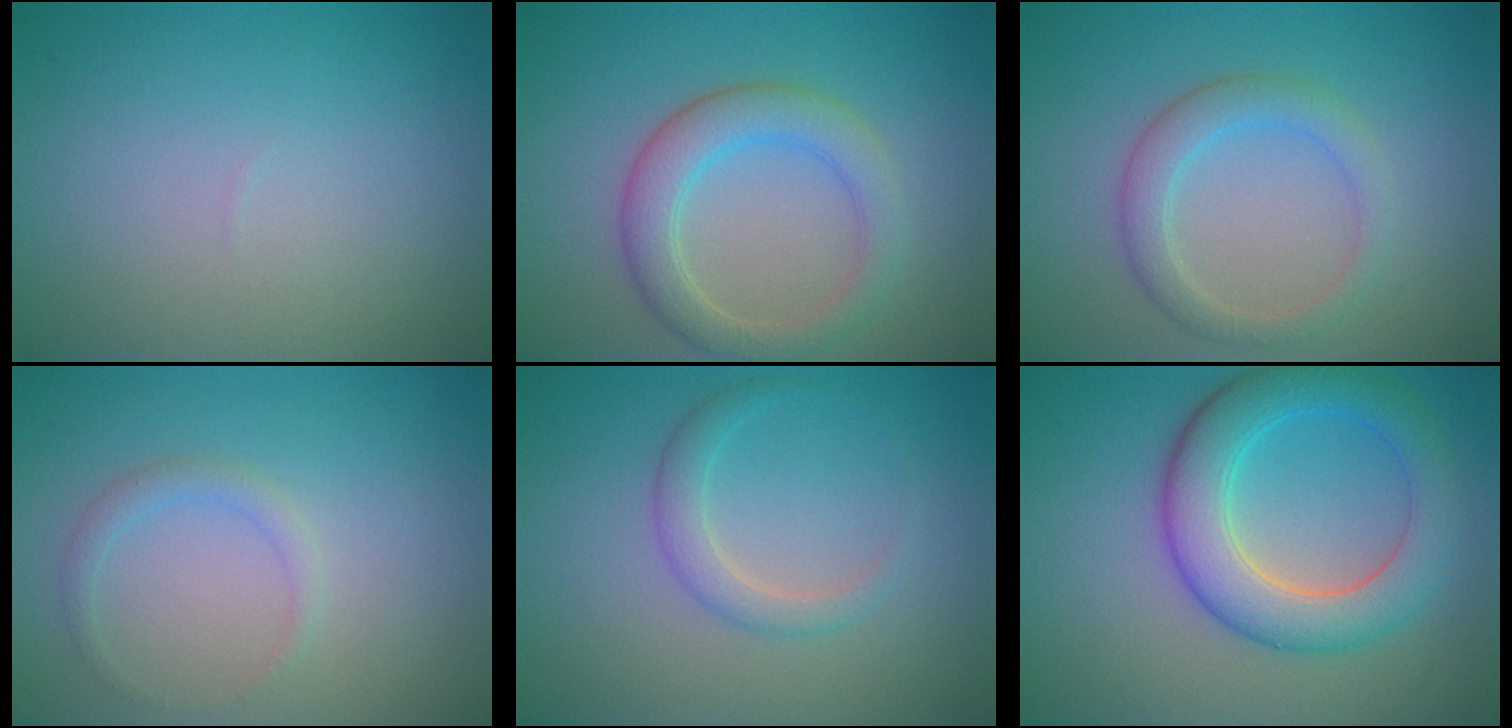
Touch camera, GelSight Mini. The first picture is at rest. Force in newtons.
{"total": 4.1, "press": 4.1, "slide": 0.4}
{"total": 2.9, "press": 2.9, "slide": 0.1}
{"total": 1.3, "press": 1.3, "slide": 0.1}
{"total": 1.9, "press": 1.9, "slide": 0.1}
{"total": 6.6, "press": 6.6, "slide": 0.1}